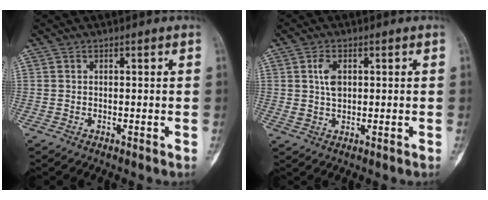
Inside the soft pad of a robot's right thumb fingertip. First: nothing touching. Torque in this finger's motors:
{"motor_torque": [0.63, 0.92, 0.45, 0.17, 0.19]}